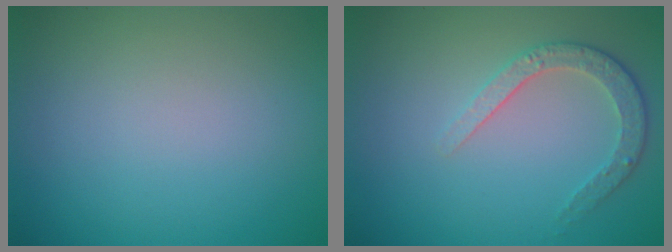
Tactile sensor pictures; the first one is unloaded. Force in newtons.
{"total": 2.6, "press": 2.5, "slide": 0.8}